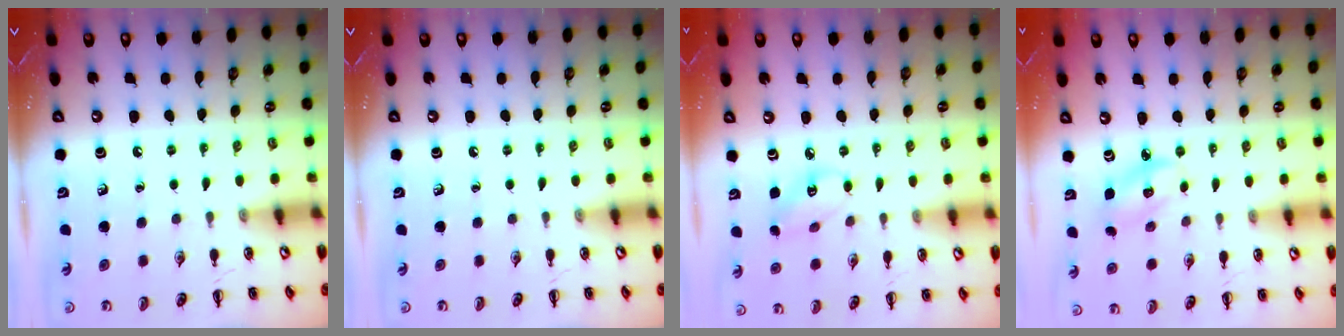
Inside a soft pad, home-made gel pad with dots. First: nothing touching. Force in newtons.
{"total": 0.0}
{"total": 4.2, "press": 4.1, "slide": 0.8}
{"total": 3.3, "press": 3.3, "slide": 0.6}